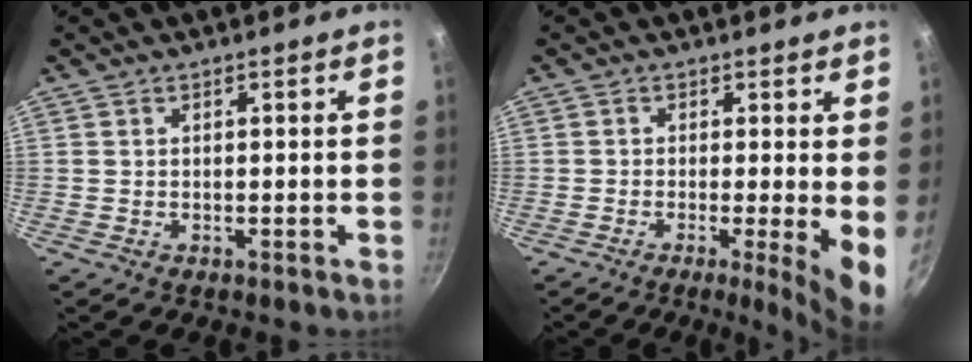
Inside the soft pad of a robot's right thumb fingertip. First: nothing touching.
{"total": 7.7, "force": [-0.9, 1.2, 7.5], "torque": [-0.093, -0.016, -0.014]}